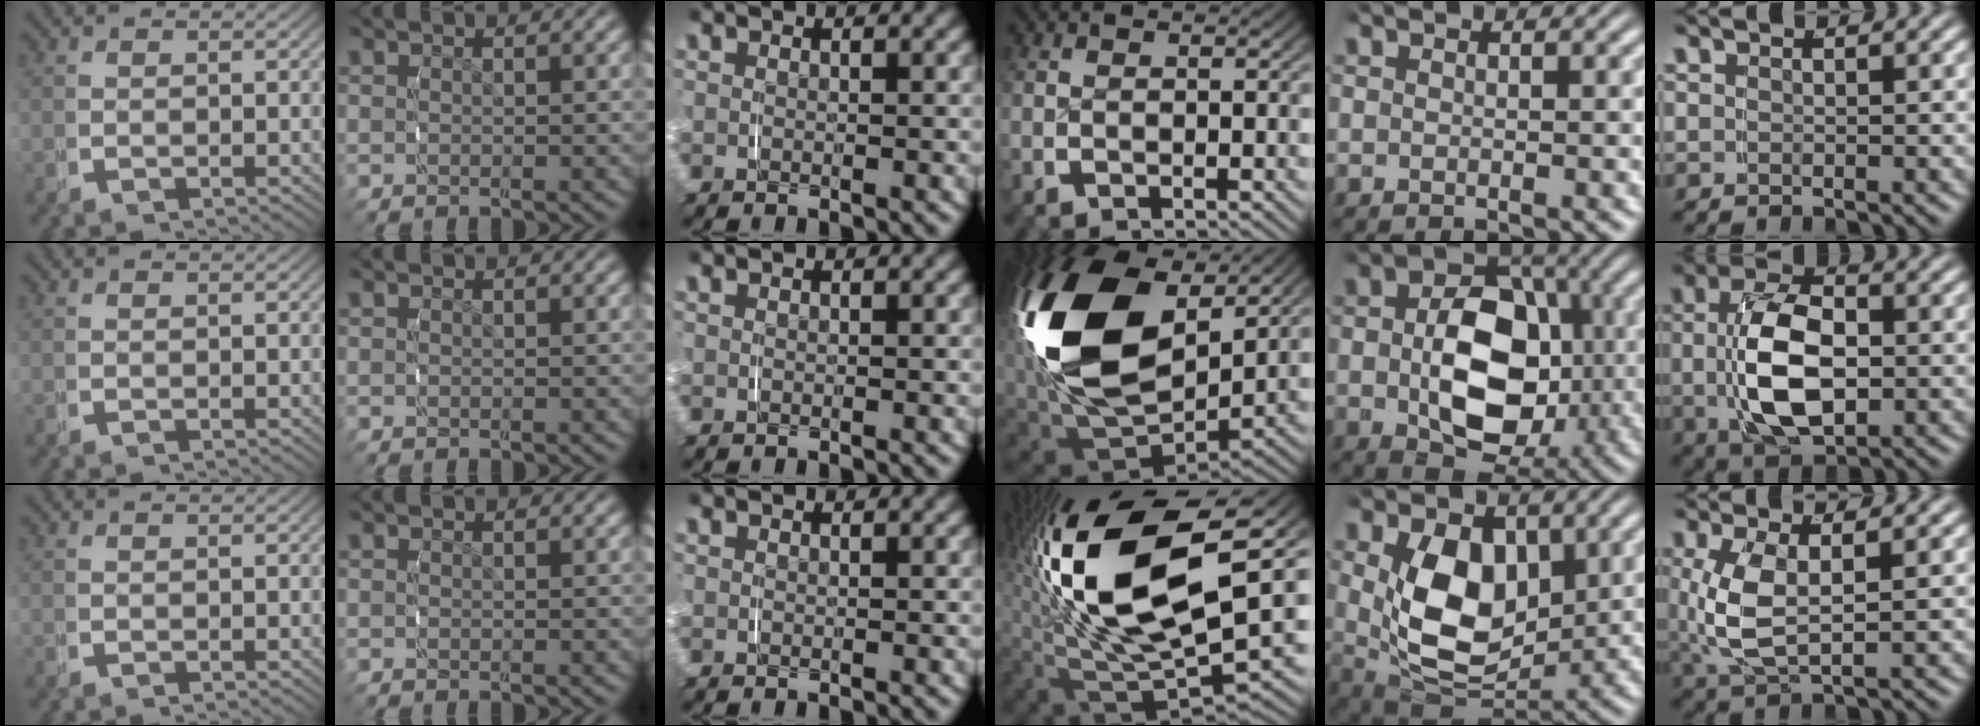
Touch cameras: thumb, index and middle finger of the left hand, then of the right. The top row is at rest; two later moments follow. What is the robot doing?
{"motion": "grasp_and_lifting", "object": "knife"}